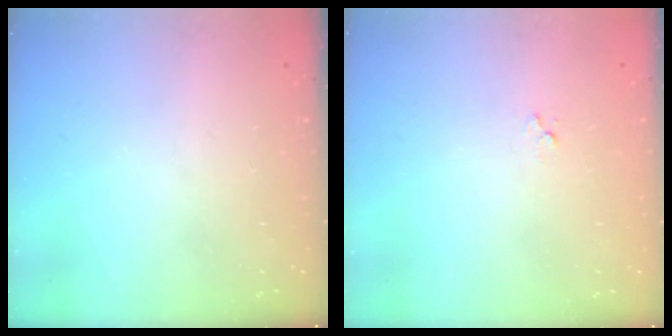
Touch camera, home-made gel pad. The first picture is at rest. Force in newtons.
{"total": 3.0, "press": 3.0, "slide": 0.2}